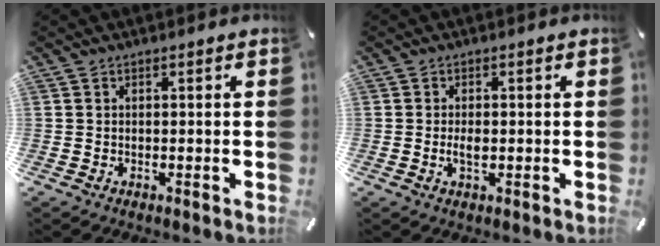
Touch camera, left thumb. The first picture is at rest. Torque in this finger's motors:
{"motor_torque": [0.54, 0.46, 0.47, 0.08, 0.04]}